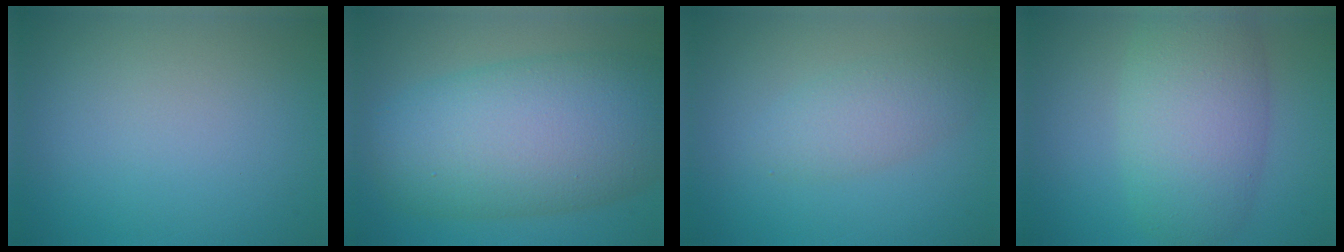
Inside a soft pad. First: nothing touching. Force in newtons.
{"total": 12.0, "press": 12.0, "slide": 0.5}
{"total": 2.7, "press": 2.7, "slide": 0.1}
{"total": 7.3, "press": 7.3, "slide": 0.3}